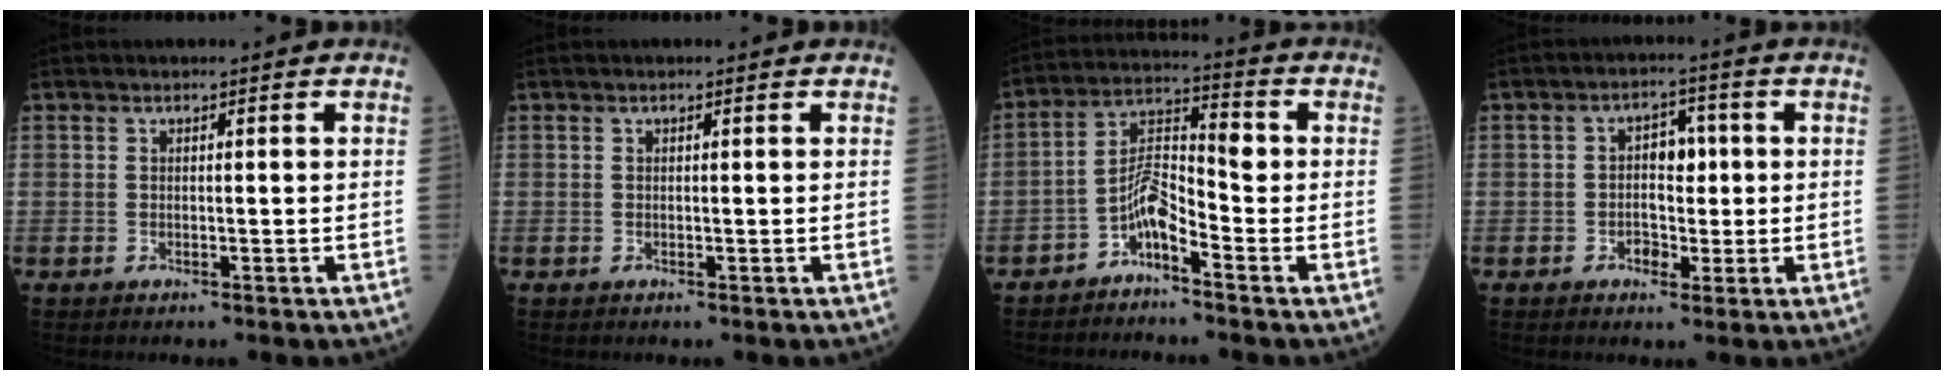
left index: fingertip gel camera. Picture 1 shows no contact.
{"total": 0.0}
{"total": 5.7, "force": [-3.1, 1.5, 4.5], "torque": [-0.087, 0.015, -0.061]}
{"total": 4.4, "force": [-0.1, 3.1, 3.2], "torque": [-0.049, 0.017, 0.001]}